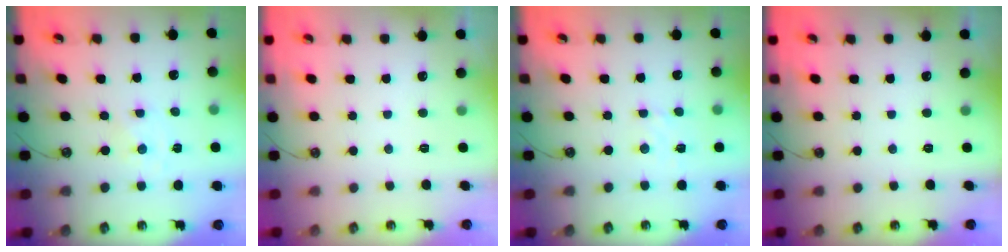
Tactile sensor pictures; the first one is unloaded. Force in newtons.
{"total": 0.0}
{"total": 2.8, "press": 2.8, "slide": 0.4}
{"total": 0.0}